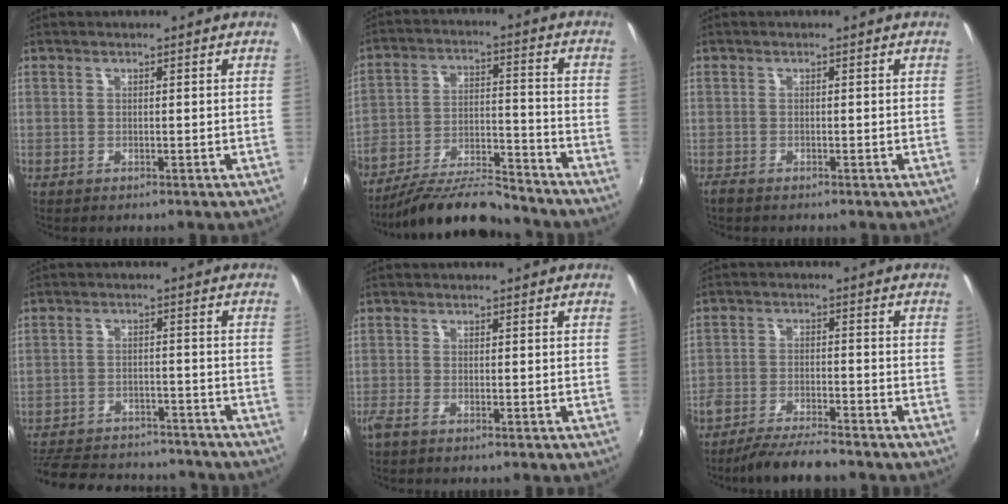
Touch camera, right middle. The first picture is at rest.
{"total": 15.6, "force": [-13.7, 3.1, 6.8], "torque": [-0.137, -0.019, -0.228]}
{"total": 1.4, "force": [-1.2, 0.4, 0.5], "torque": [-0.013, -0.004, -0.024]}
{"total": 21.1, "force": [-18.0, 7.3, 8.1], "torque": [-0.183, 0.003, -0.245]}
{"total": 1.8, "force": [-1.3, 0.2, 1.2], "torque": [-0.027, -0.007, -0.028]}
{"total": 9.1, "force": [-8.0, 1.1, 4.1], "torque": [-0.096, -0.014, -0.140]}